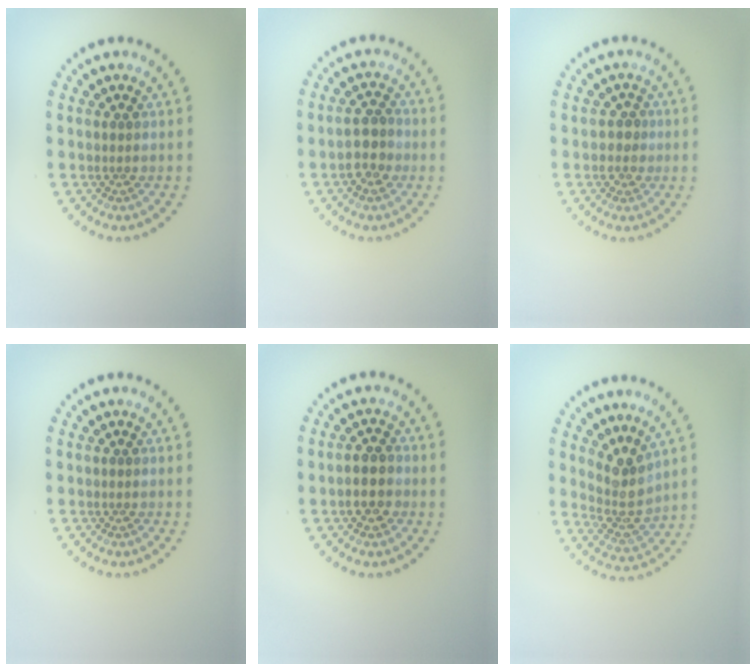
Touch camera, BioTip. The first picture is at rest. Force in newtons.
{"total": 2.8, "press": 2.8, "slide": 0.4}
{"total": 1.7, "press": 1.6, "slide": 0.7}
{"total": 0.0}
{"total": 2.8, "press": 2.7, "slide": 0.7}
{"total": 3.7, "press": 2.7, "slide": 2.5}